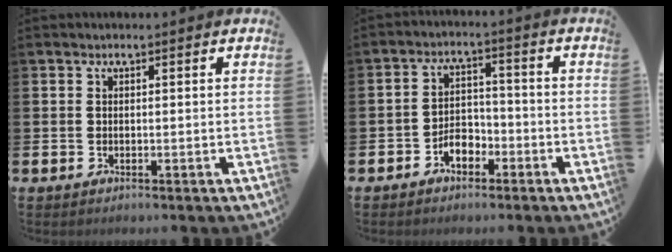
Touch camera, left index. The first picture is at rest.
{"total": 3.7, "force": [-2.4, 2.2, 1.7], "torque": [-0.036, 0.012, -0.050]}